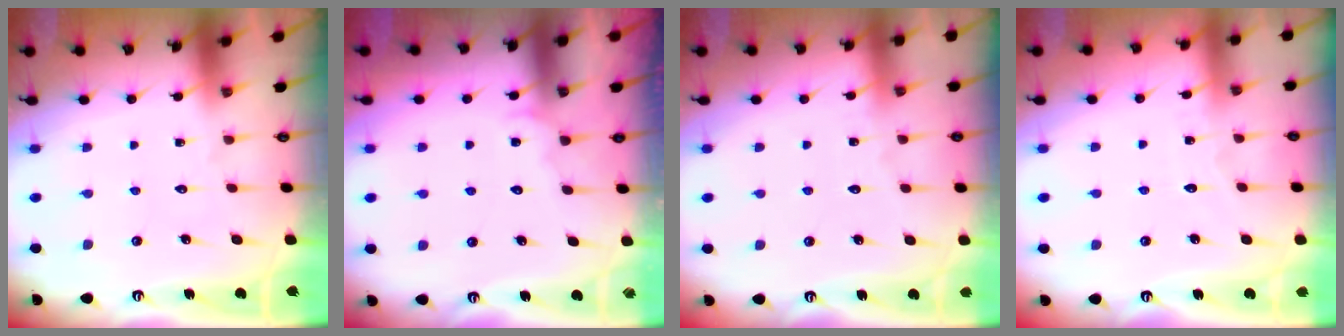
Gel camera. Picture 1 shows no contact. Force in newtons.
{"total": 3.3, "press": 3.3, "slide": 0.3}
{"total": 2.4, "press": 2.4, "slide": 0.3}
{"total": 3.2, "press": 3.2, "slide": 0.5}